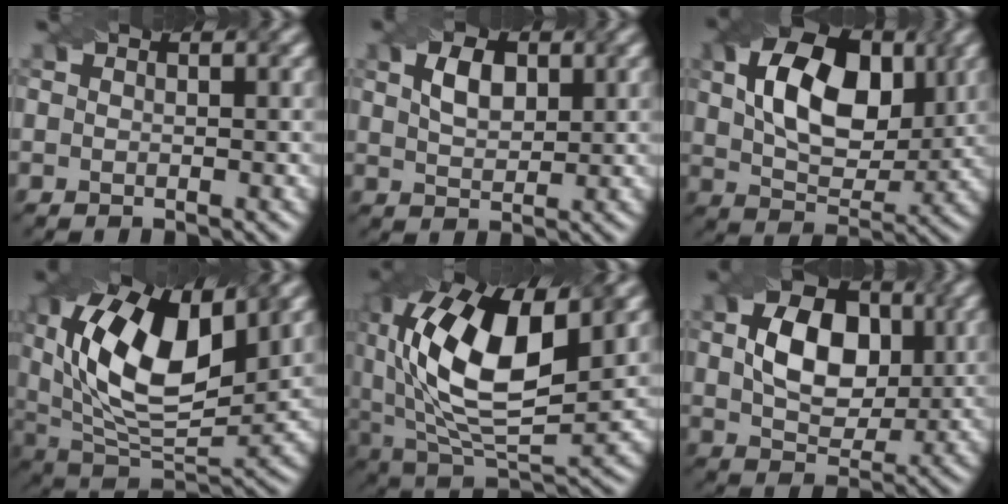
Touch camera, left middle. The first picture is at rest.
{"total": 3.1, "force": [1.2, 1.8, 2.2], "torque": [-0.050, 0.005, 0.025]}
{"total": 9.9, "force": [2.7, 6.0, 7.5], "torque": [-0.127, 0.013, 0.043]}
{"total": 12.8, "force": [3.6, 6.4, 10.5], "torque": [-0.186, 0.005, 0.061]}
{"total": 14.3, "force": [3.0, 6.8, 12.2], "torque": [-0.233, 0.007, 0.051]}
{"total": 7.3, "force": [1.3, 4.9, 5.2], "torque": [-0.096, 0.003, 0.020]}